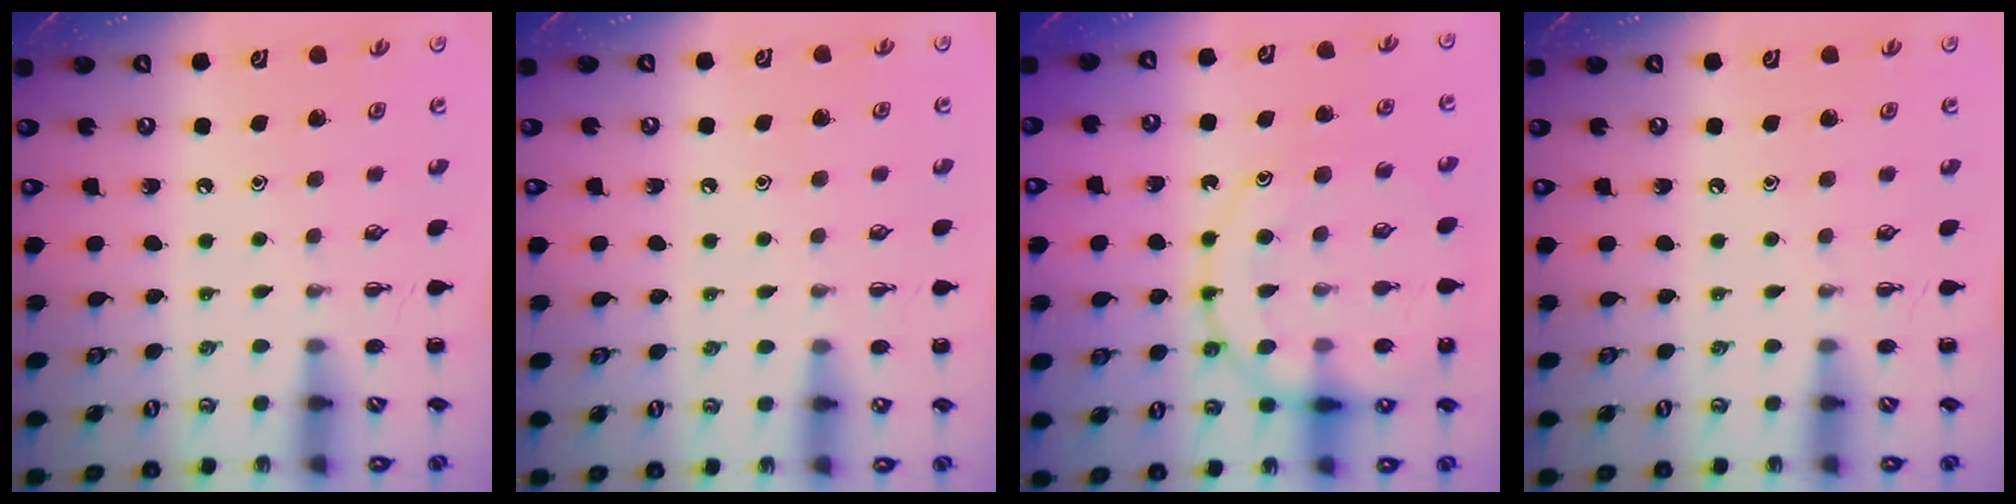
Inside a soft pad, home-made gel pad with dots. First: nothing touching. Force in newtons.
{"total": 5.0, "press": 4.7, "slide": 1.7}
{"total": 19.1, "press": 19.0, "slide": 2.4}
{"total": 0.0}